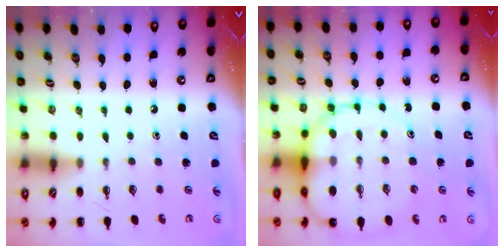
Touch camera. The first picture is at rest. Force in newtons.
{"total": 15.3, "press": 14.9, "slide": 3.5}